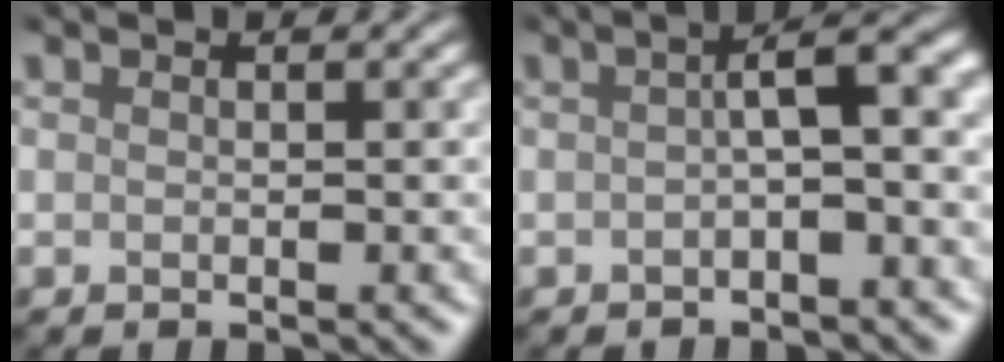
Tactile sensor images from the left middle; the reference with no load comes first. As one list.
[{"total": 4.5, "force": [-0.7, 1.2, 4.3], "torque": [-0.056, 0.016, -0.019]}]